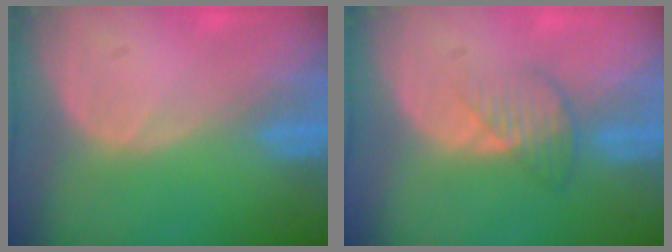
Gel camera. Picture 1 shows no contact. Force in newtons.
{"total": 3.8, "press": 3.4, "slide": 1.6}